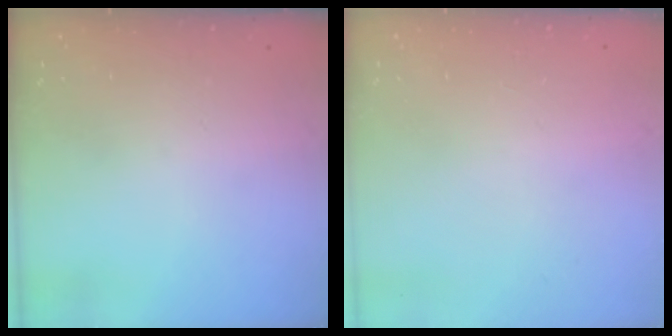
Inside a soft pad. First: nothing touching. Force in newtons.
{"total": 1.1, "press": 0.8, "slide": 0.7}